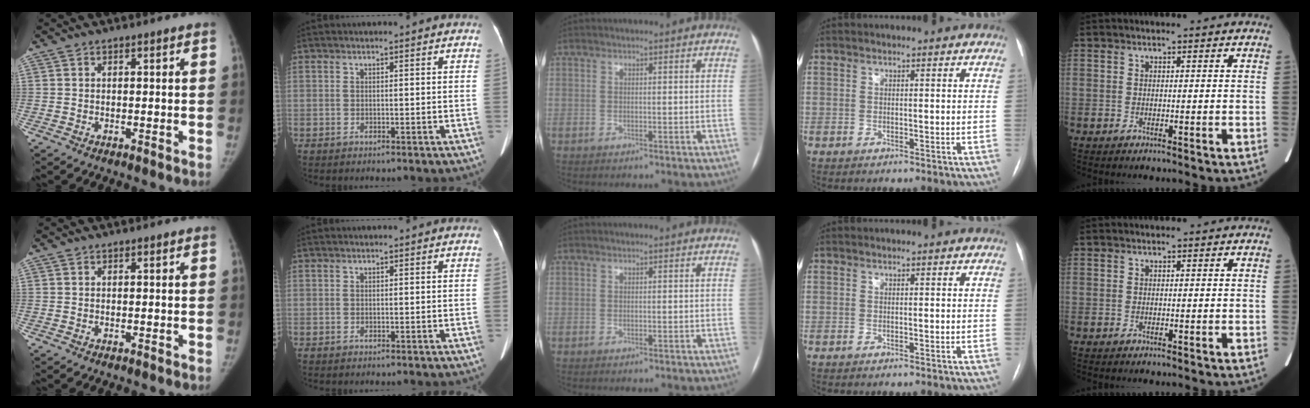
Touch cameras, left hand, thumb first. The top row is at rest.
{}